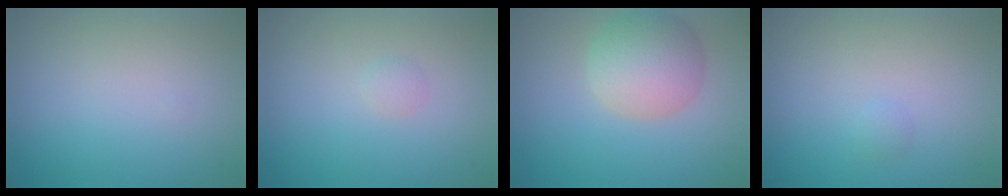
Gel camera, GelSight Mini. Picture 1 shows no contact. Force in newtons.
{"total": 0.7, "press": 0.7, "slide": 0.1}
{"total": 5.5, "press": 5.5, "slide": 0.3}
{"total": 0.5, "press": 0.5, "slide": 0.0}